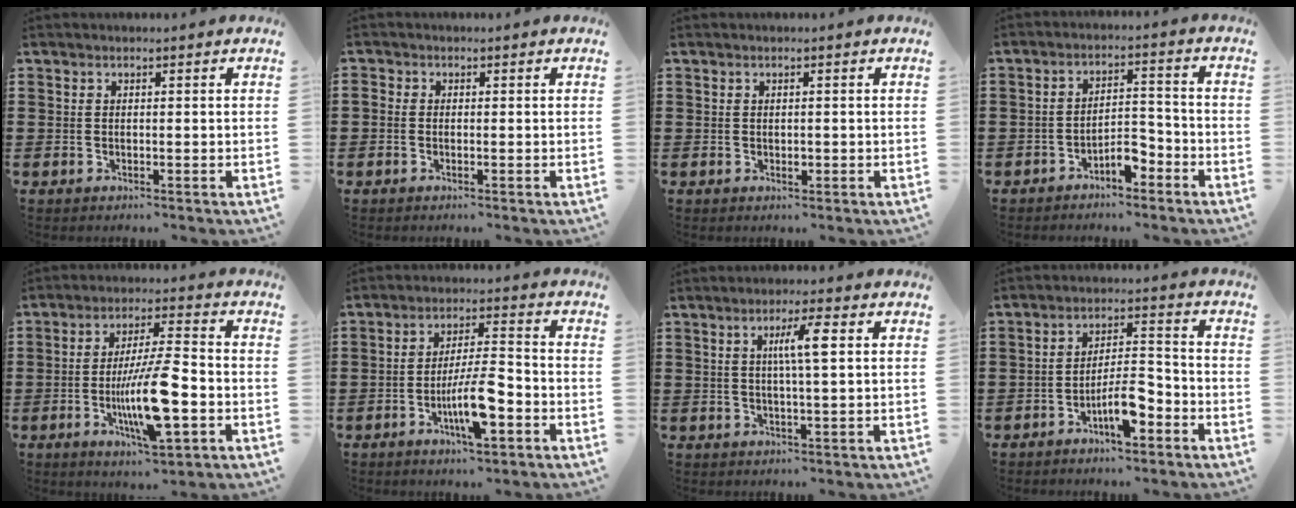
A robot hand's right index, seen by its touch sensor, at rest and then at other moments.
{"total": 0.8, "force": [-0.3, 0.6, 0.2], "torque": [-0.004, 0.002, -0.007]}
{"total": 0.8, "force": [-0.1, 0.5, 0.6], "torque": [-0.012, 0.000, -0.001]}
{"total": 4.7, "force": [-3.4, 1.7, 2.8], "torque": [-0.046, 0.013, -0.064]}
{"total": 13.0, "force": [-3.5, 2.9, 12.2], "torque": [-0.235, -0.008, -0.066]}
{"total": 8.9, "force": [-3.5, 2.2, 7.9], "torque": [-0.154, -0.002, -0.065]}
{"total": 5.1, "force": [1.1, 0.5, 5.0], "torque": [-0.096, 0.005, 0.013]}
{"total": 7.5, "force": [-4.0, 2.5, 5.8], "torque": [-0.113, 0.005, -0.073]}